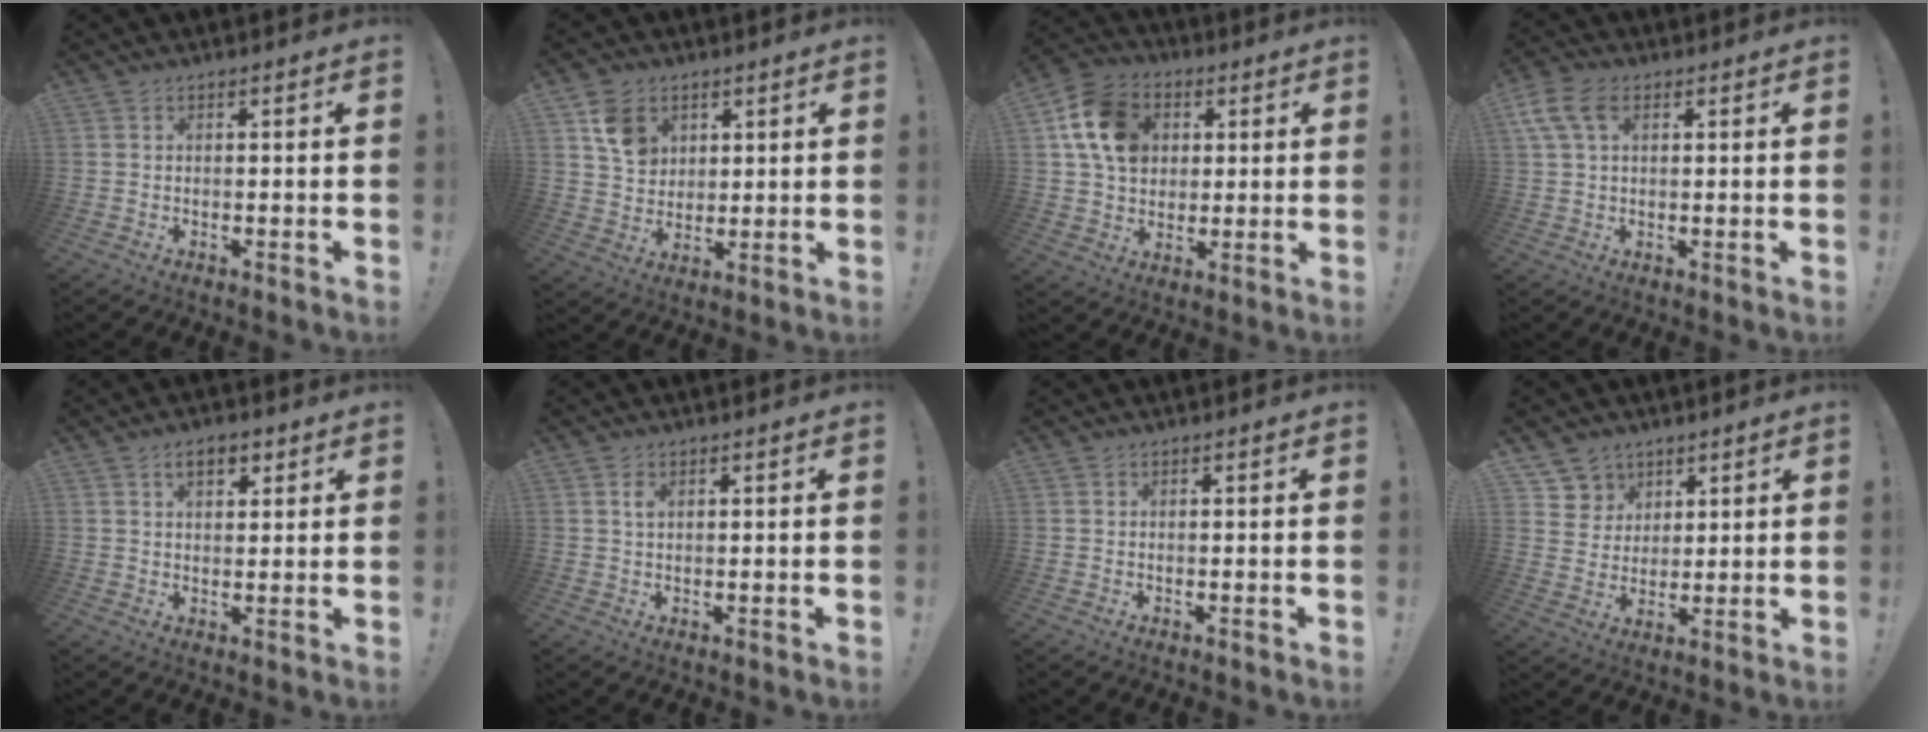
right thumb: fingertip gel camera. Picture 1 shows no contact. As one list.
[{"total": 9.9, "force": [4.6, 7.9, 3.6], "torque": [-0.044, -0.018, 0.093]}, {"total": 15.7, "force": [4.3, 12.6, 8.3], "torque": [-0.137, 0.000, 0.091]}, {"total": 8.3, "force": [3.1, 5.0, 5.7], "torque": [-0.120, 0.003, 0.062]}, {"total": 5.4, "force": [2.6, 3.0, 3.6], "torque": [-0.051, 0.001, 0.044]}, {"total": 1.7, "force": [0.7, 1.0, 1.2], "torque": [-0.019, 0.000, 0.011]}, {"total": 0.0}, {"total": 7.3, "force": [4.3, 5.9, 0.0], "torque": [-0.002, -0.041, 0.086]}]